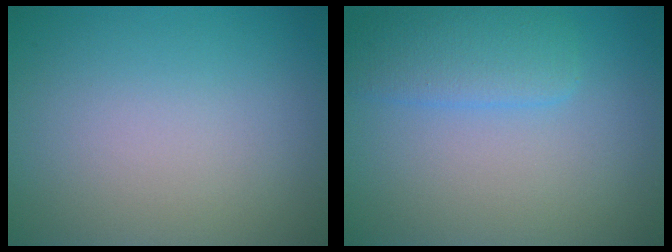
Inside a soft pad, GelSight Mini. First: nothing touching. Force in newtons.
{"total": 3.1, "press": 3.1, "slide": 0.2}